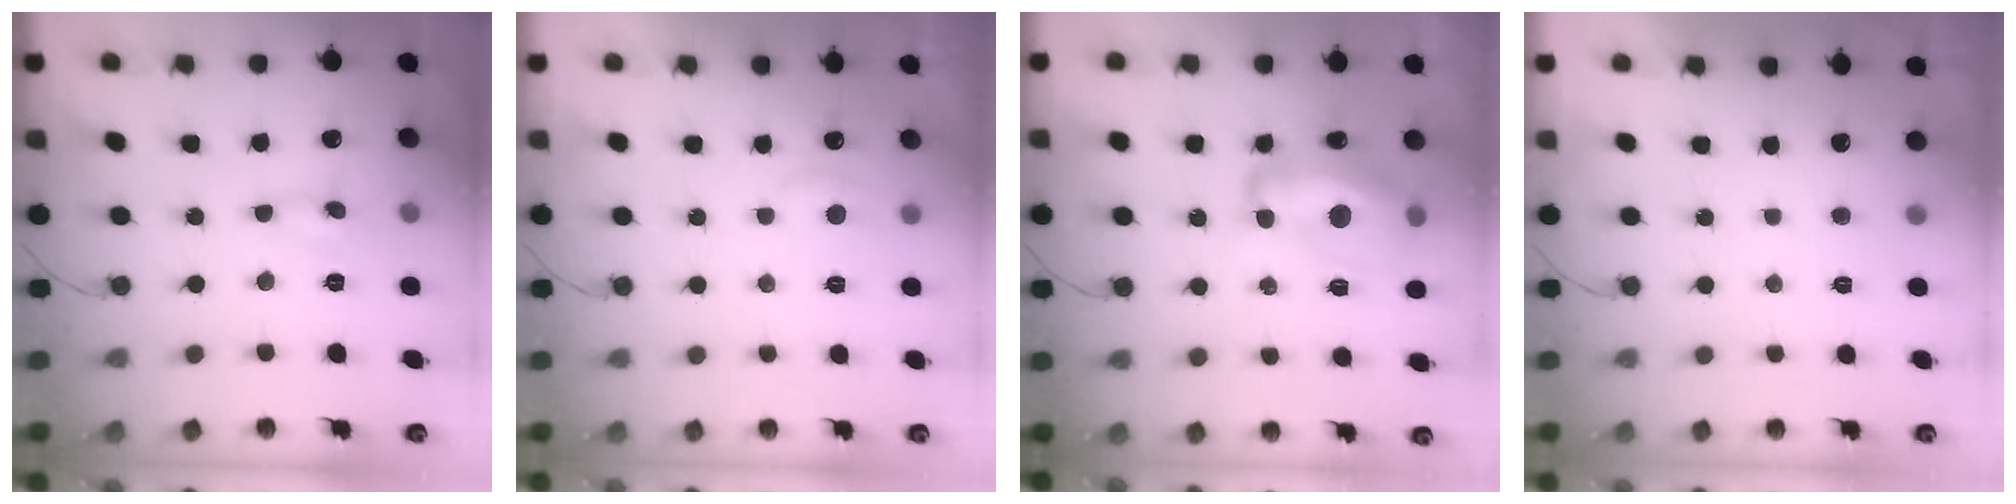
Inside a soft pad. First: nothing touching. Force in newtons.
{"total": 4.9, "press": 4.8, "slide": 0.6}
{"total": 14.4, "press": 14.3, "slide": 1.1}
{"total": 0.0}